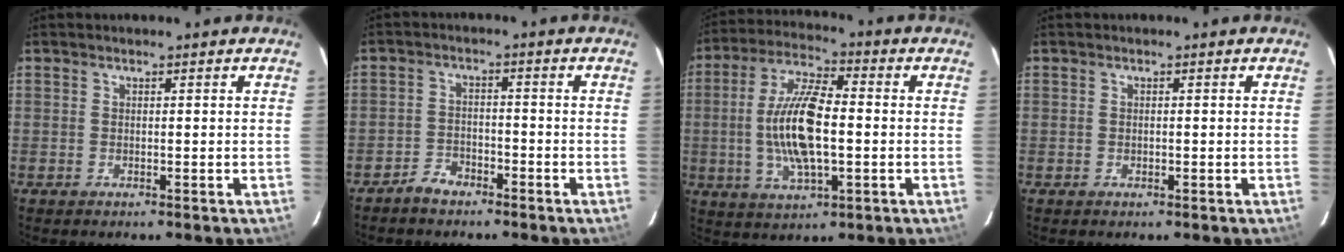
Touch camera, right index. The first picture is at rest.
{"total": 3.9, "force": [-3.3, 1.8, 1.1], "torque": [-0.040, 0.010, -0.060]}
{"total": 14.1, "force": [-1.3, 4.7, 13.2], "torque": [-0.267, 0.004, -0.023]}
{"total": 0.5, "force": [-0.1, 0.3, 0.4], "torque": [-0.008, 0.001, -0.002]}